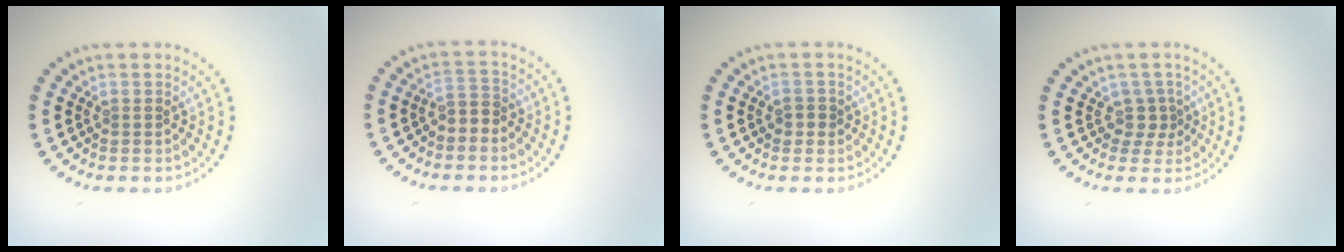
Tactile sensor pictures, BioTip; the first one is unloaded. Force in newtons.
{"total": 1.7, "press": 1.5, "slide": 0.8}
{"total": 1.3, "press": 1.2, "slide": 0.5}
{"total": 1.8, "press": 1.1, "slide": 1.4}